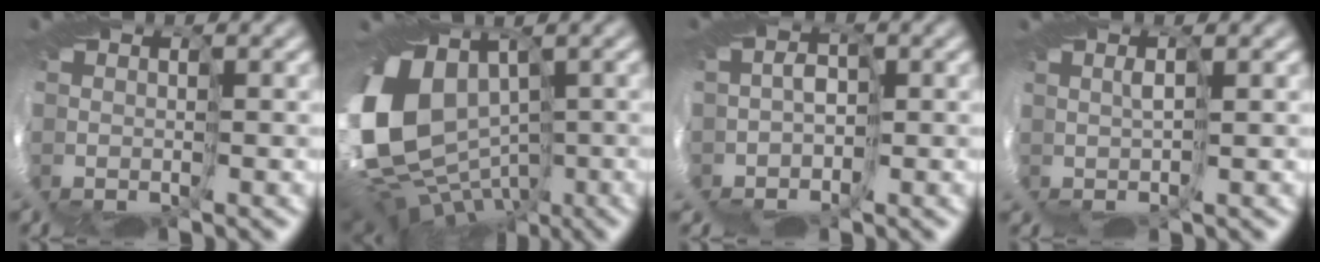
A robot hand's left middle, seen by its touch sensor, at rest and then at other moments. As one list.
[{"total": 10.9, "force": [-1.8, 7.8, 7.3], "torque": [-0.176, -0.031, -0.022]}, {"total": 1.1, "force": [-0.3, 0.8, 0.7], "torque": [0.007, 0.005, -0.025]}, {"total": 2.7, "force": [0.6, -2.5, -1.0], "torque": [0.024, 0.016, -0.004]}]